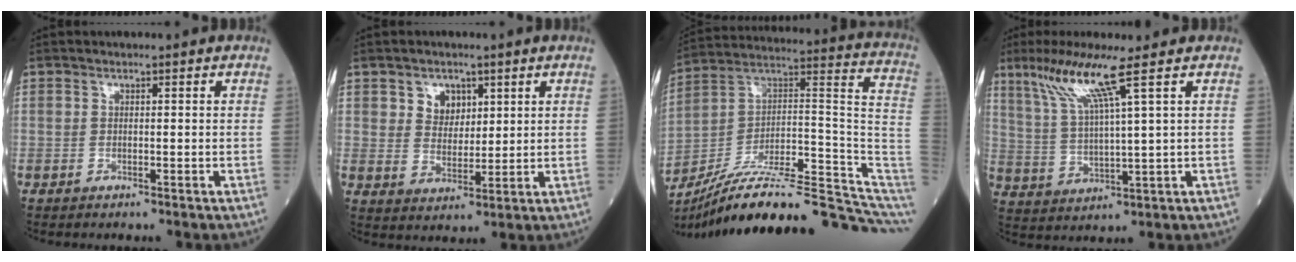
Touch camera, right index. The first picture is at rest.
{"total": 4.3, "force": [2.1, 3.2, 1.9], "torque": [-0.032, 0.003, 0.041]}
{"total": 25.8, "force": [-20.6, 3.3, 15.2], "torque": [-0.159, 0.042, -0.315]}
{"total": 8.7, "force": [5.1, -1.4, 6.9], "torque": [-0.141, 0.002, 0.105]}